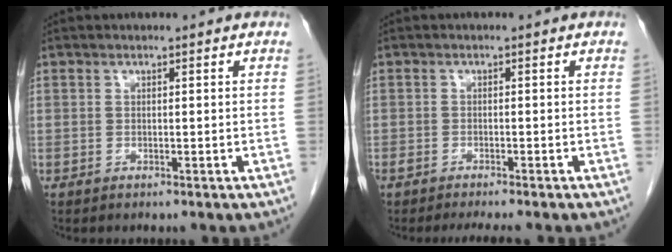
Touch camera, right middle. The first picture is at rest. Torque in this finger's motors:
{"motor_torque": [0.10, 0.02, 0.07, 0.03]}